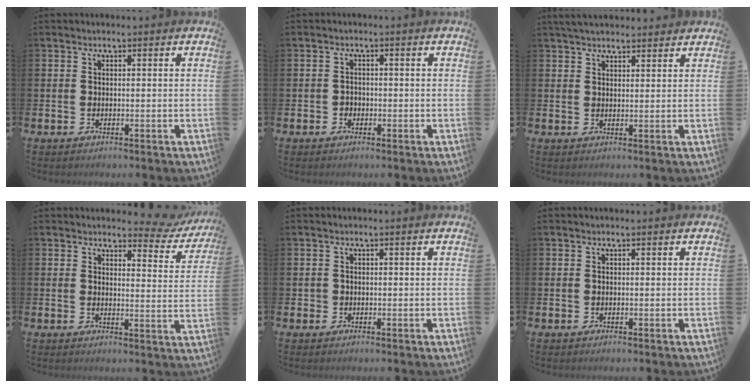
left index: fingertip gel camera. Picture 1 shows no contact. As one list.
[{"total": 1.3, "force": [-0.4, 1.2, 0.2], "torque": [-0.001, 0.002, -0.012]}, {"total": 3.5, "force": [3.3, 0.7, 0.7], "torque": [-0.016, -0.010, 0.061]}, {"total": 3.2, "force": [3.0, 1.1, 0.6], "torque": [-0.003, -0.026, 0.044]}, {"total": 0.8, "force": [0.0, 0.8, 0.1], "torque": [0.001, 0.005, -0.004]}, {"total": 0.0}]